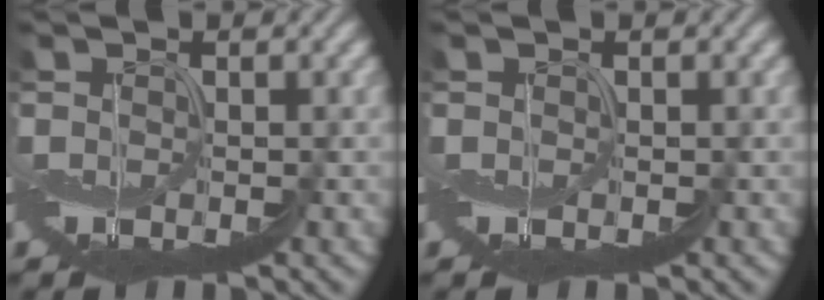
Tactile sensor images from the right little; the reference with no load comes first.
{"total": 0.0}